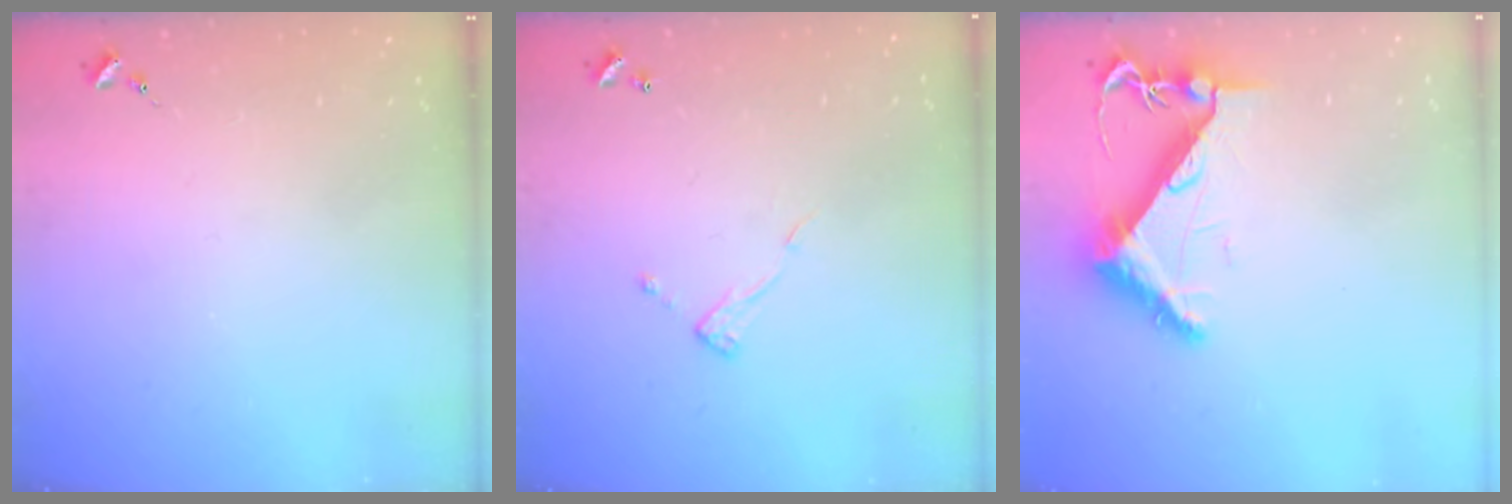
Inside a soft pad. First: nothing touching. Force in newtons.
{"total": 7.0, "press": 7.0, "slide": 0.4}
{"total": 8.3, "press": 8.2, "slide": 1.0}